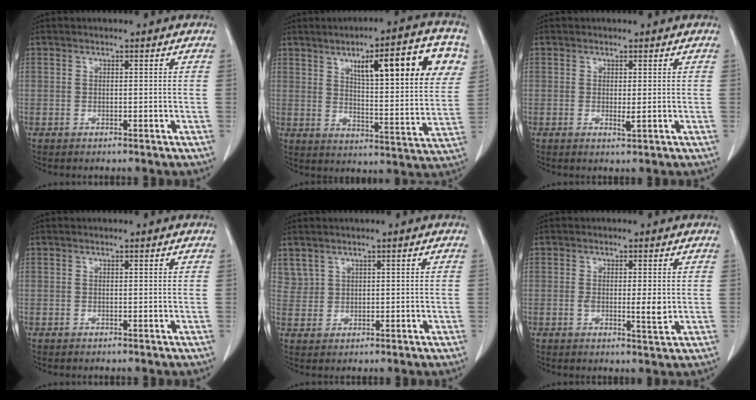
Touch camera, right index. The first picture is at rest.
{"total": 18.7, "force": [7.8, 3.2, 16.7], "torque": [-0.223, 0.010, 0.112]}
{"total": 1.2, "force": [-0.1, 0.2, 1.2], "torque": [-0.022, -0.006, 0.001]}
{"total": 0.0}
{"total": 2.5, "force": [1.7, 1.8, 0.2], "torque": [0.005, 0.005, 0.039]}
{"total": 3.9, "force": [-0.1, 0.9, 3.8], "torque": [-0.063, -0.007, -0.002]}